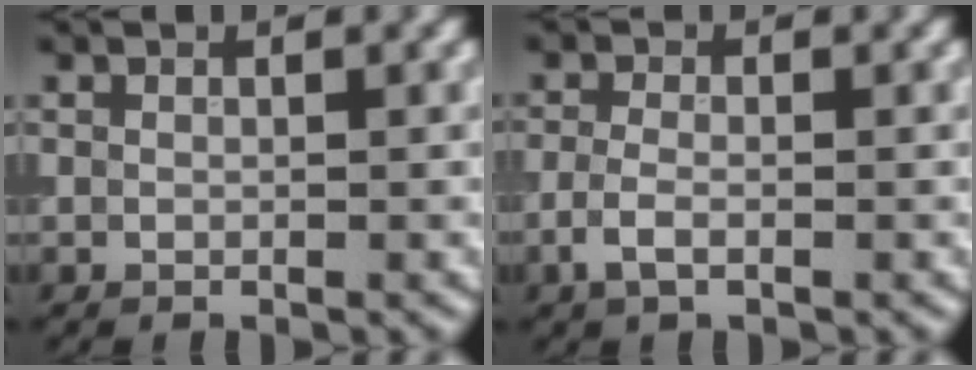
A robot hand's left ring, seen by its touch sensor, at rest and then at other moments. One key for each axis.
{"total": 2.0, "fx": -0.9, "fy": 0.9, "fz": 1.6, "tx": -0.036, "ty": 0.000, "tz": -0.024}